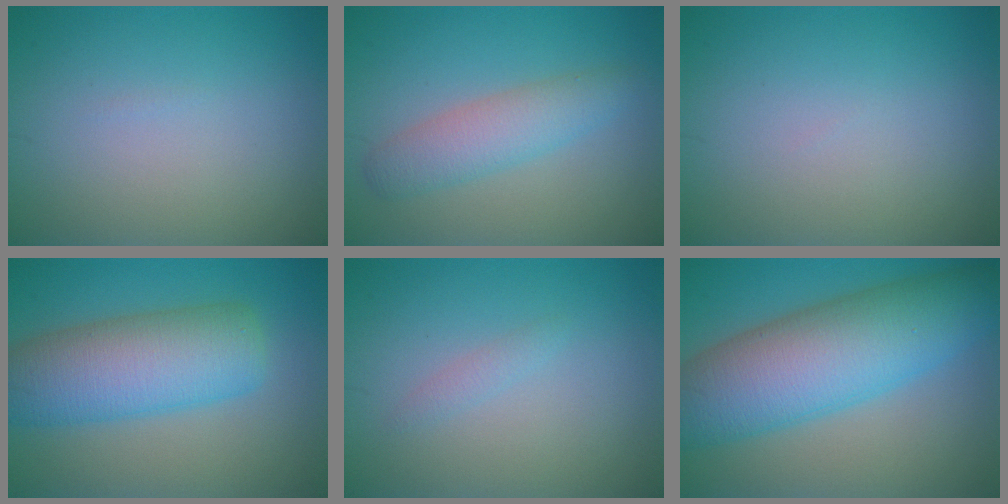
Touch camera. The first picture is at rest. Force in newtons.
{"total": 3.5, "press": 3.5, "slide": 0.2}
{"total": 0.0}
{"total": 8.4, "press": 8.4, "slide": 0.3}
{"total": 0.9, "press": 0.8, "slide": 0.1}
{"total": 11.1, "press": 11.1, "slide": 0.0}